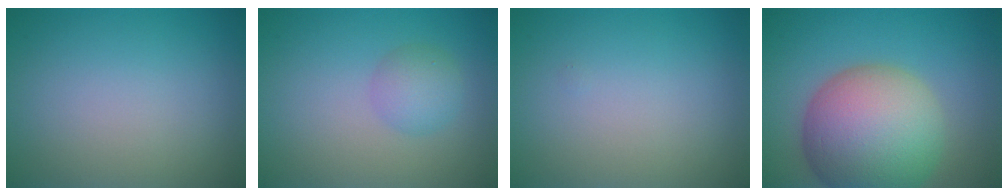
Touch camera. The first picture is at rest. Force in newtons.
{"total": 2.4, "press": 2.4, "slide": 0.0}
{"total": 0.0}
{"total": 12.4, "press": 12.4, "slide": 0.7}